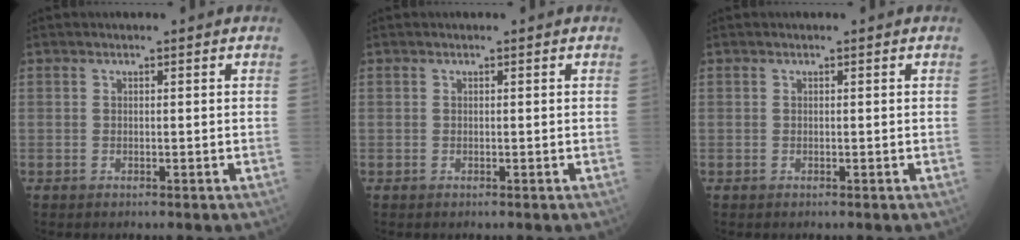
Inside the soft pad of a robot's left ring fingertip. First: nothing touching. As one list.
[{"total": 0.0}, {"total": 0.0}]